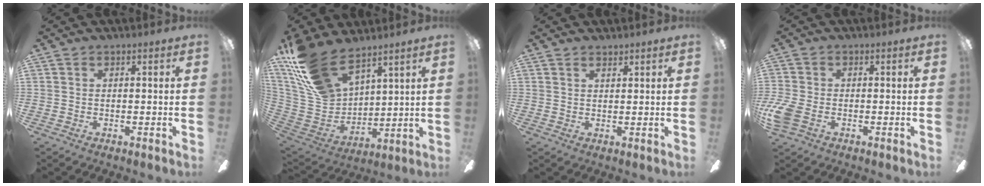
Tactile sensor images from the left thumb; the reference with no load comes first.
{"total": 17.1, "force": [12.7, 7.7, 8.4], "torque": [-0.212, -0.064, 0.242]}
{"total": 1.5, "force": [1.5, 0.4, 0.1], "torque": [-0.004, -0.006, 0.029]}
{"total": 5.6, "force": [-1.8, 3.8, 3.8], "torque": [-0.090, 0.003, -0.034]}